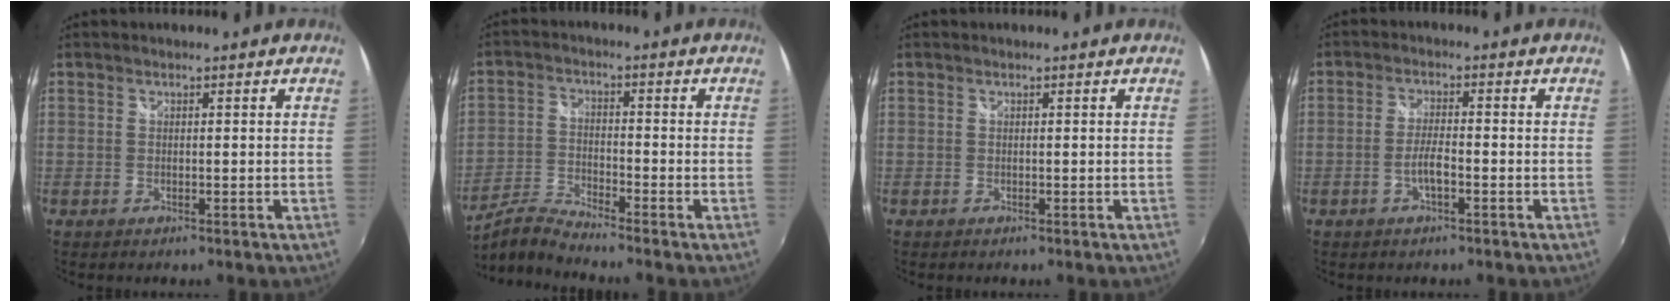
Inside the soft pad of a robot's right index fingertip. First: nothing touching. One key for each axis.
{"total": 5.4, "fx": -5.3, "fy": -0.1, "fz": 1.2, "tx": -0.036, "ty": 0.004, "tz": -0.116}
{"total": 0.0}
{"total": 3.3, "fx": -1.5, "fy": 0.7, "fz": 2.9, "tx": -0.062, "ty": 0.001, "tz": -0.029}